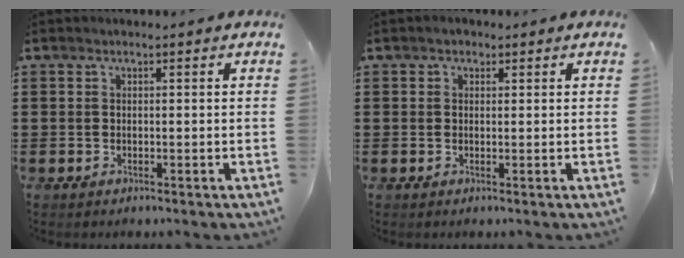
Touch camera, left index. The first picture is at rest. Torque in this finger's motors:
{"motor_torque": [0.12, 0.17, 0.00, 0.00]}